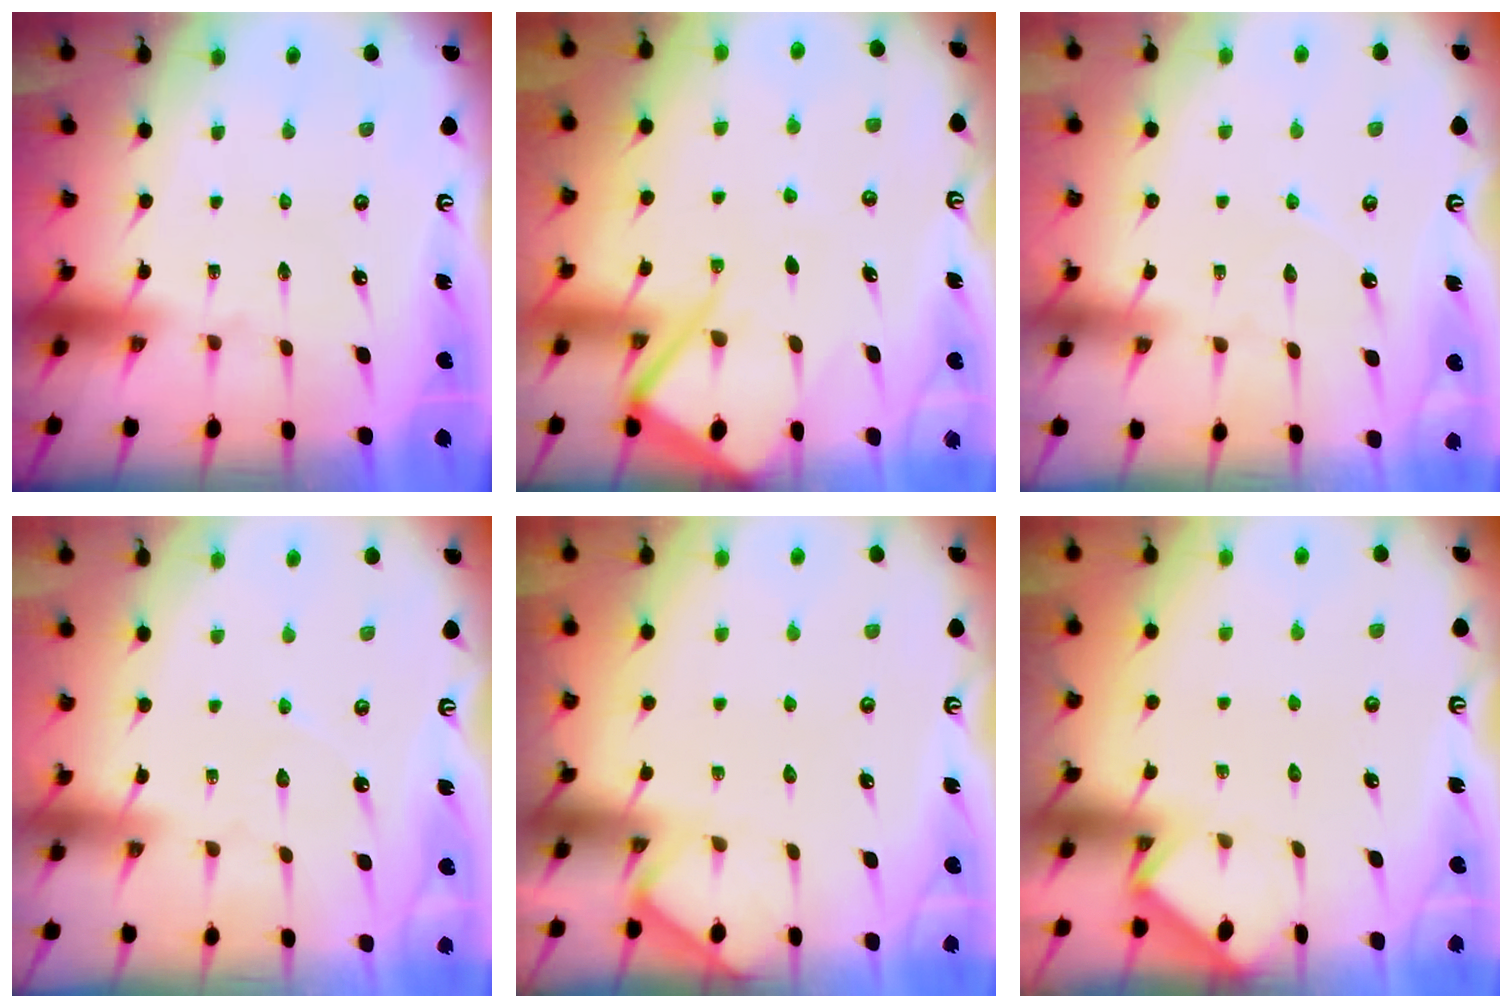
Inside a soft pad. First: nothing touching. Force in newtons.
{"total": 8.4, "press": 8.3, "slide": 1.1}
{"total": 3.1, "press": 3.1, "slide": 0.3}
{"total": 2.7, "press": 2.7, "slide": 0.4}
{"total": 3.5, "press": 3.4, "slide": 0.4}
{"total": 2.5, "press": 2.5, "slide": 0.4}